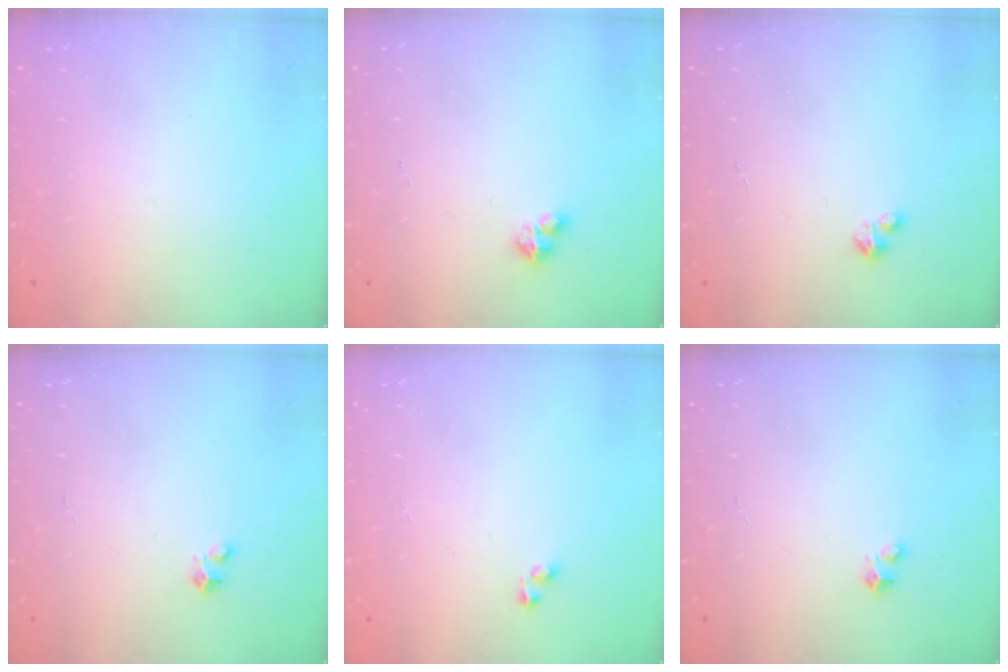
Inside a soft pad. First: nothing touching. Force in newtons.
{"total": 2.8, "press": 2.8, "slide": 0.2}
{"total": 1.7, "press": 1.7, "slide": 0.2}
{"total": 2.1, "press": 2.1, "slide": 0.1}
{"total": 2.9, "press": 2.9, "slide": 0.3}
{"total": 2.1, "press": 2.1, "slide": 0.1}